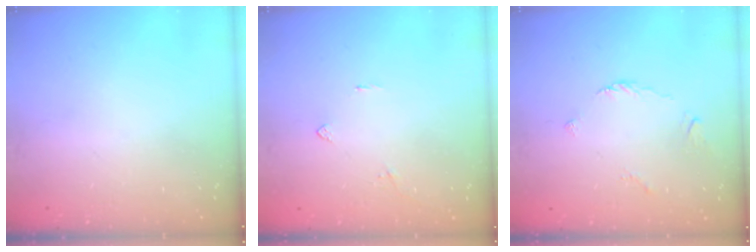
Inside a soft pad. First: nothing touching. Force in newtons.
{"total": 2.5, "press": 2.5, "slide": 0.4}
{"total": 2.6, "press": 2.6, "slide": 0.6}